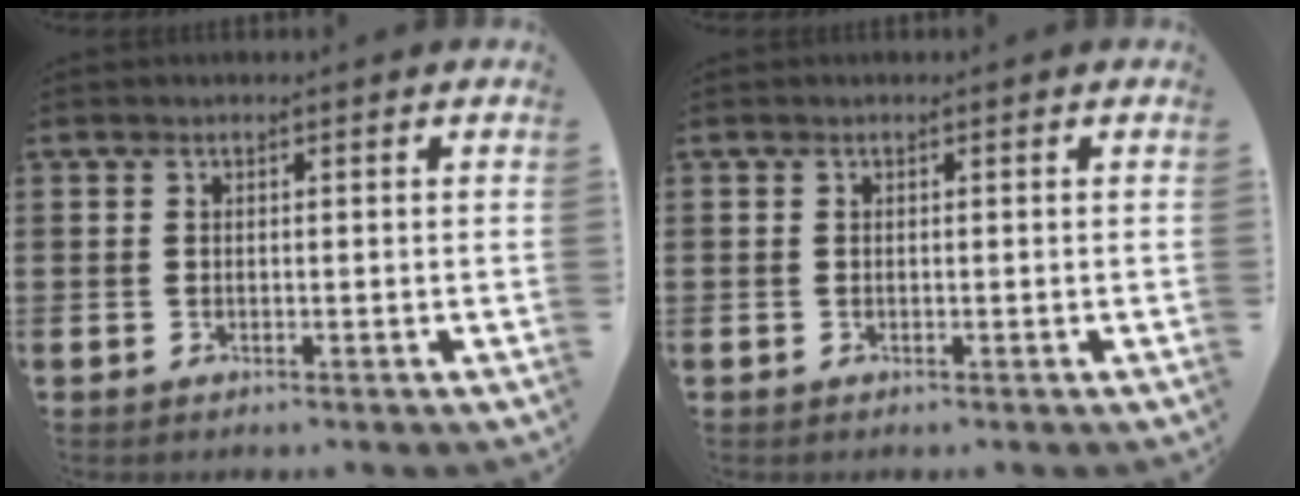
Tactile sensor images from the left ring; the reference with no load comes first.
{"total": 0.0}